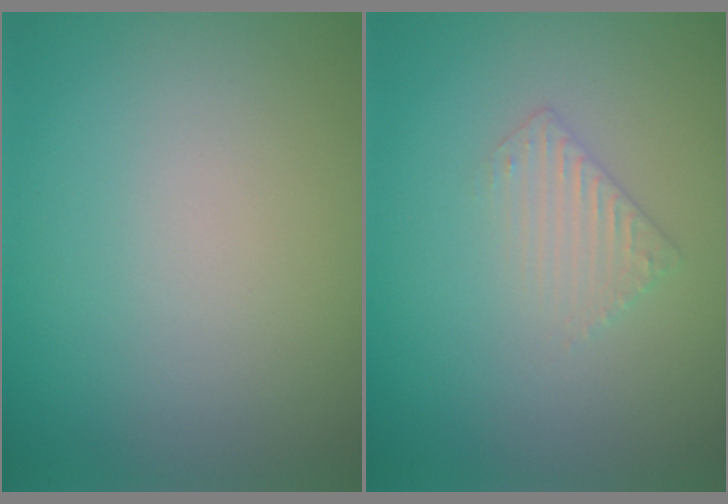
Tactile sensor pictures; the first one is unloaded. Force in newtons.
{"total": 1.6, "press": 1.6, "slide": 0.4}